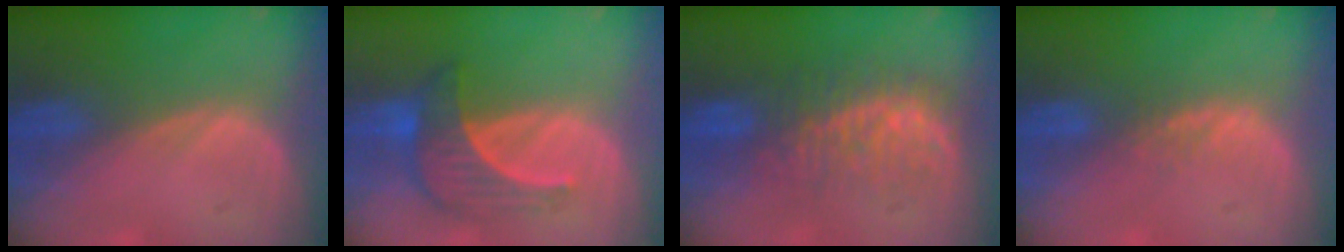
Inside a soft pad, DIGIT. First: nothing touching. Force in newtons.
{"total": 7.4, "press": 6.8, "slide": 2.8}
{"total": 8.1, "press": 8.0, "slide": 0.7}
{"total": 1.4, "press": 1.4, "slide": 0.3}